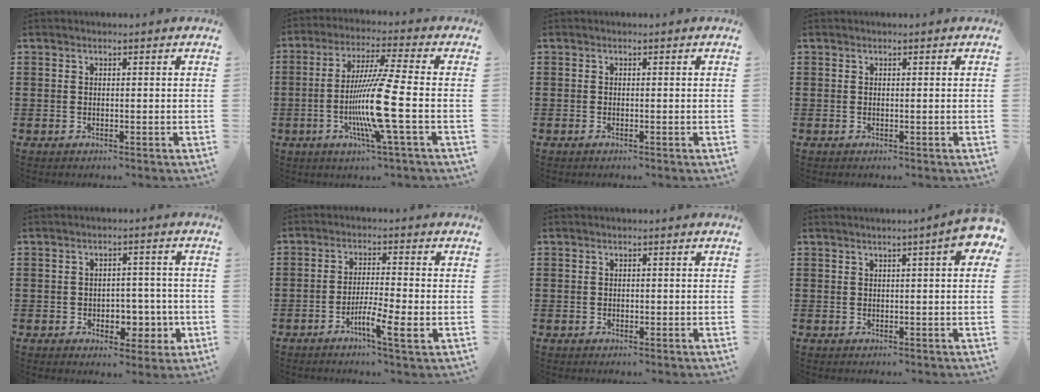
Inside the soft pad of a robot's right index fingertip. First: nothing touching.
{"total": 11.9, "force": [-3.0, -0.3, 11.5], "torque": [-0.231, -0.019, -0.067]}
{"total": 0.0}
{"total": 0.0}
{"total": 4.4, "force": [-1.0, 3.6, 2.3], "torque": [-0.036, 0.004, -0.023]}
{"total": 5.4, "force": [-2.7, 0.2, 4.7], "torque": [-0.077, -0.006, -0.049]}
{"total": 0.6, "force": [-0.1, 0.5, 0.2], "torque": [-0.007, 0.002, -0.002]}
{"total": 3.7, "force": [1.5, 0.3, 3.4], "torque": [-0.058, -0.001, 0.024]}